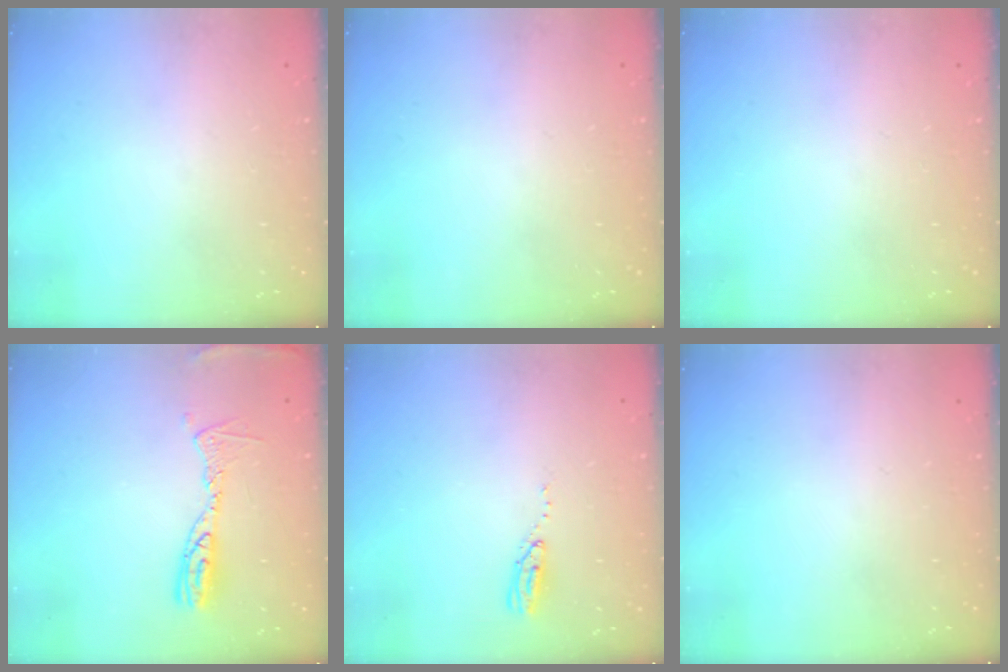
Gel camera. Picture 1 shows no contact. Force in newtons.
{"total": 0.0}
{"total": 0.0}
{"total": 9.9, "press": 9.9, "slide": 0.8}
{"total": 3.8, "press": 3.8, "slide": 0.2}
{"total": 0.0}